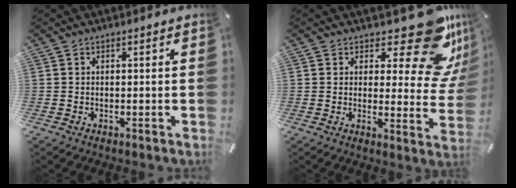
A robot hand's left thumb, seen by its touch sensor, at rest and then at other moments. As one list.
[{"total": 18.4, "force": [10.9, 6.9, 13.2], "torque": [-0.151, -0.088, 0.178]}]